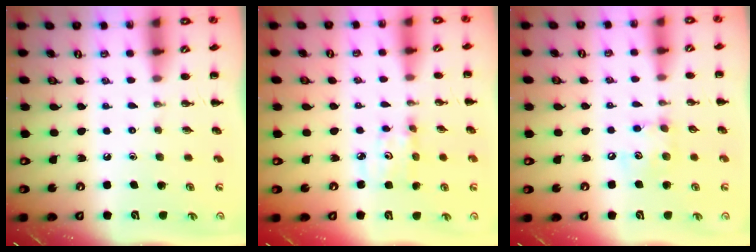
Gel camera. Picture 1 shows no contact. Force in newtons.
{"total": 2.8, "press": 2.8, "slide": 0.4}
{"total": 6.8, "press": 6.8, "slide": 0.6}